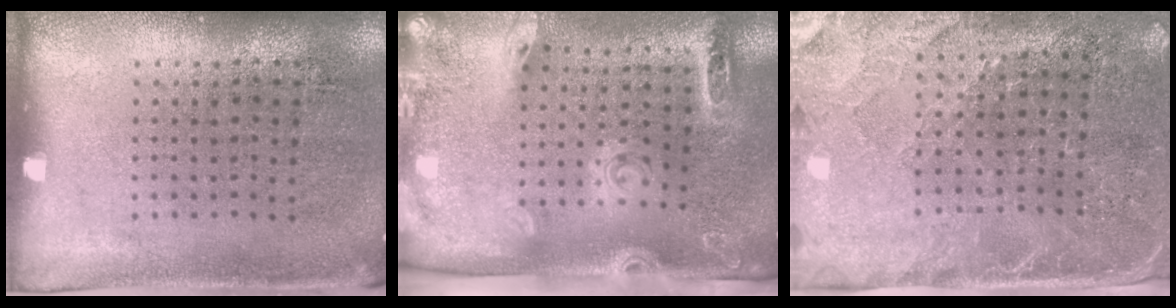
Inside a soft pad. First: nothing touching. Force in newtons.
{"total": 2.7, "press": 2.0, "slide": 1.8}
{"total": 2.9, "press": 2.6, "slide": 1.2}